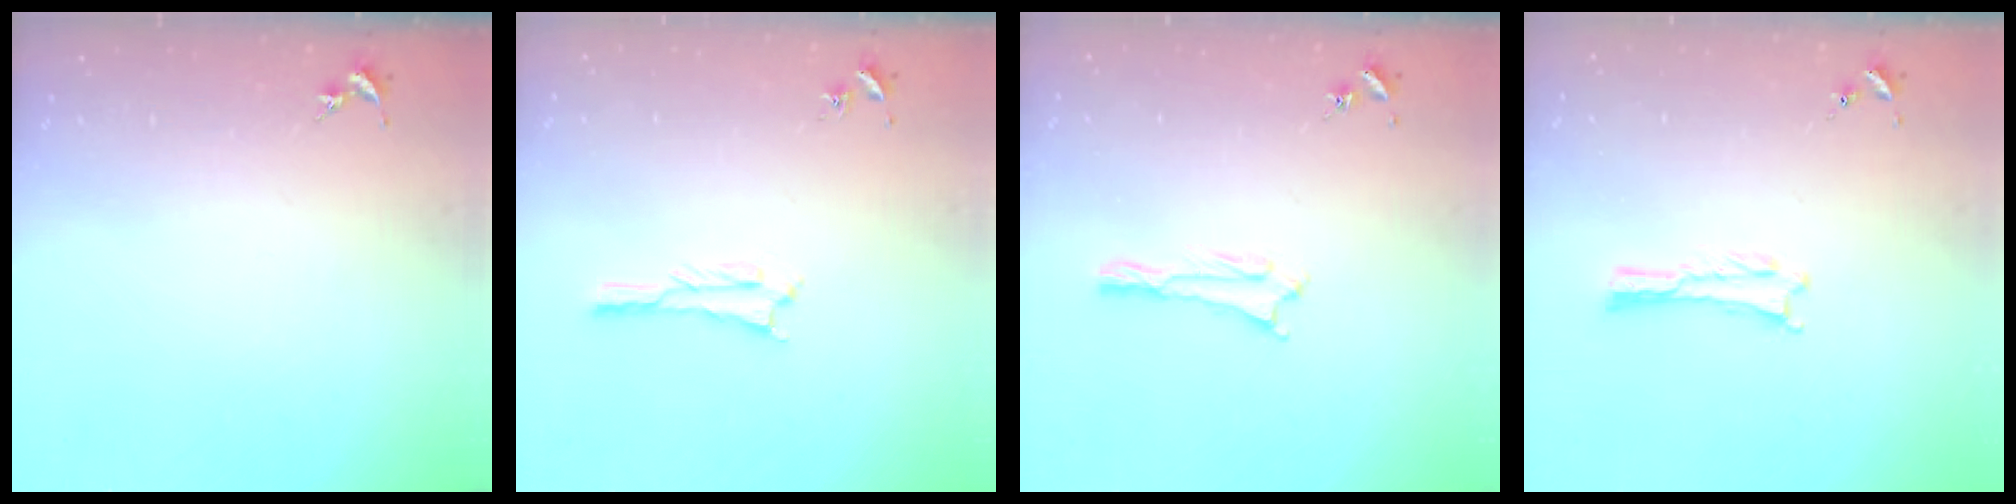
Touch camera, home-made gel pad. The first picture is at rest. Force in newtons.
{"total": 1.1, "press": 1.1, "slide": 0.1}
{"total": 1.0, "press": 1.0, "slide": 0.1}
{"total": 0.0}